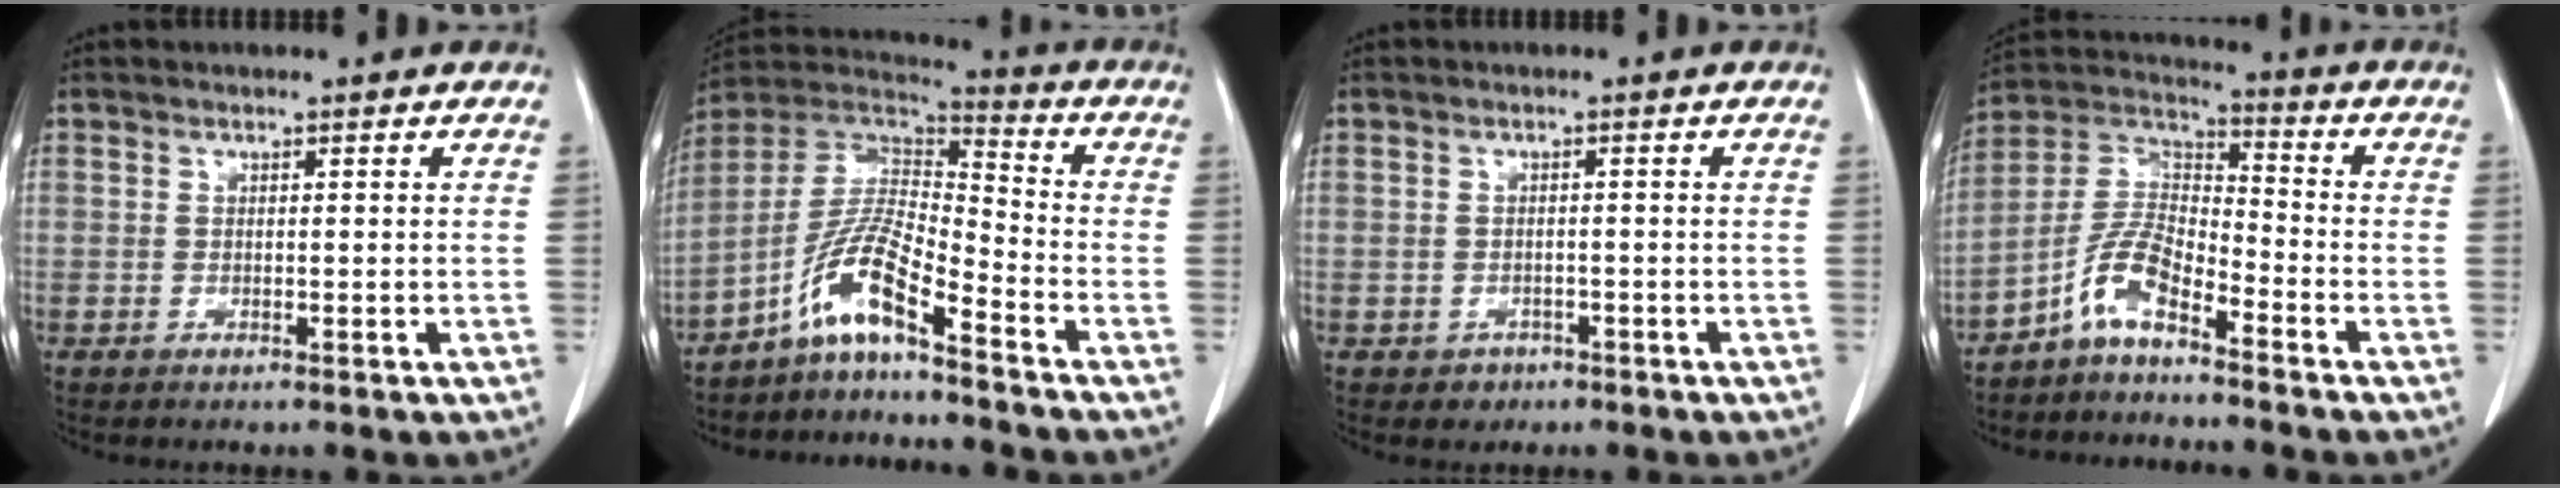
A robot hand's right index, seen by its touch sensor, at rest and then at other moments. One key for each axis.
{"total": 9.9, "fx": -6.7, "fy": 0.9, "fz": 7.2, "tx": -0.151, "ty": 0.015, "tz": -0.135}
{"total": 1.9, "fx": -1.0, "fy": 1.6, "fz": 0.2, "tx": -0.002, "ty": 0.008, "tz": -0.011}
{"total": 7.5, "fx": -5.1, "fy": 2.2, "fz": 5.0, "tx": -0.112, "ty": 0.019, "tz": -0.110}